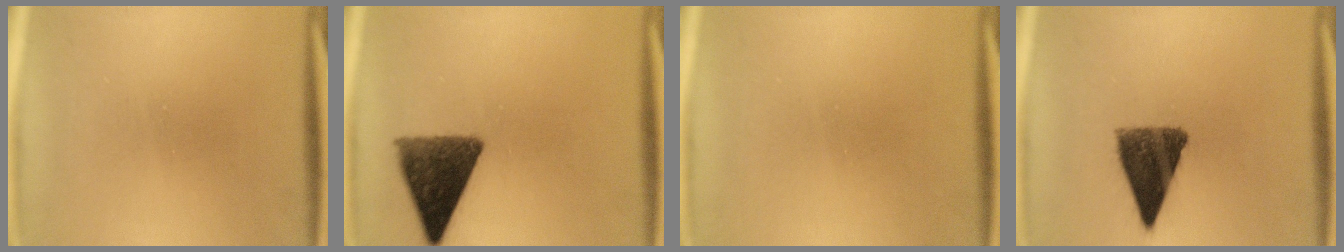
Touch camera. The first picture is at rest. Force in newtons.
{"total": 11.0}
{"total": 0.5}
{"total": 9.4}